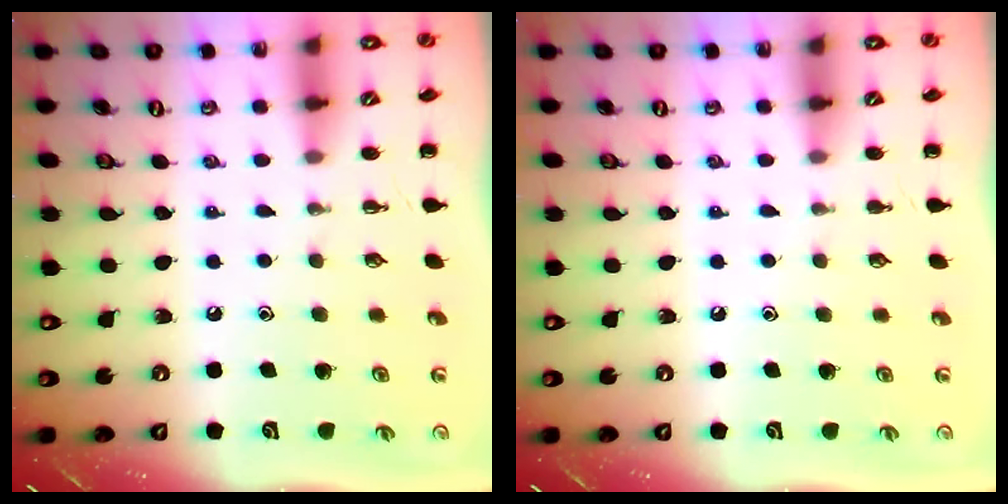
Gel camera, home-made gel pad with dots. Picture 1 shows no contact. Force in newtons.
{"total": 0.0}